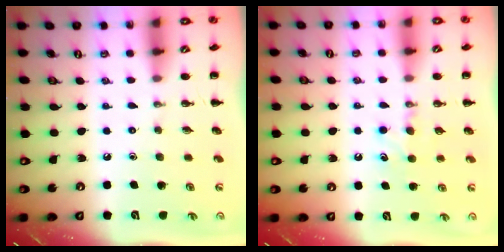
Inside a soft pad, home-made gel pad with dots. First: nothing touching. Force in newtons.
{"total": 5.1, "press": 4.9, "slide": 1.6}